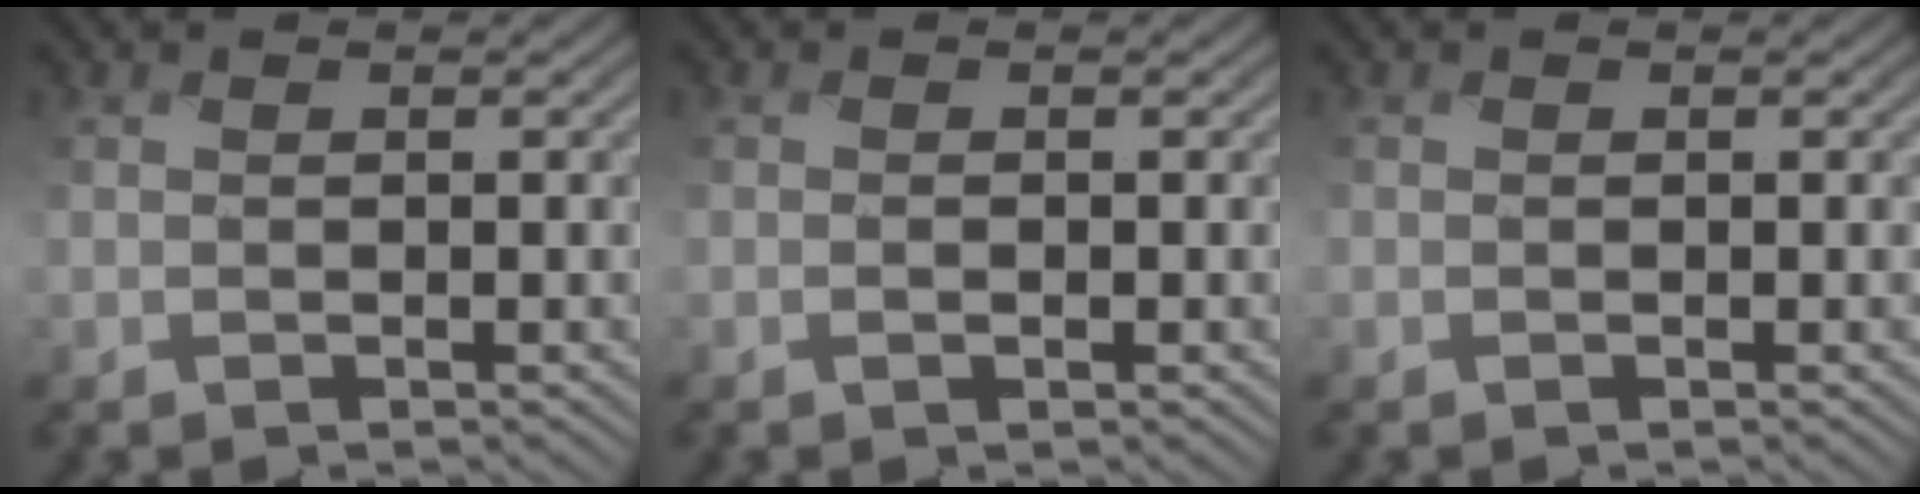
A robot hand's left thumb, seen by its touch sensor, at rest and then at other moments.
{"total": 0.8, "force": [-0.3, 0.2, 0.7], "torque": [-0.015, -0.001, -0.004]}
{"total": 0.0}